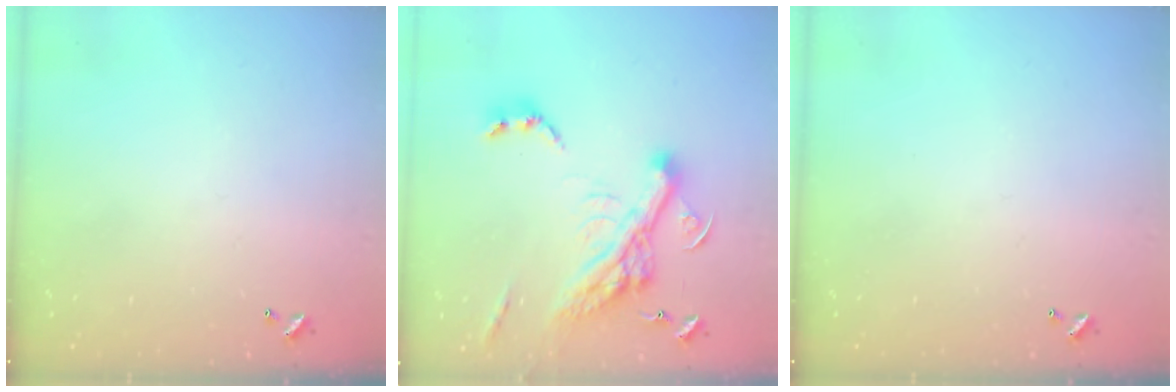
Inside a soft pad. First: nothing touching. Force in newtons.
{"total": 15.5, "press": 15.3, "slide": 2.6}
{"total": 0.0}